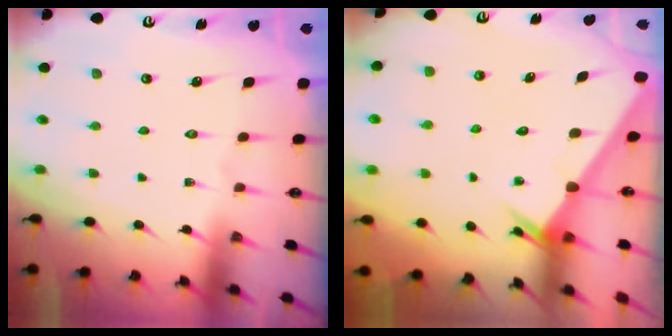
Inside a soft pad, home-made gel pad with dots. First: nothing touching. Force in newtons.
{"total": 2.6, "press": 2.6, "slide": 0.0}